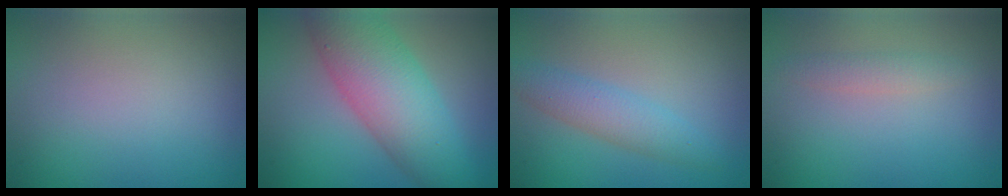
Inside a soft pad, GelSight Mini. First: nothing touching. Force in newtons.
{"total": 8.4, "press": 8.4, "slide": 0.0}
{"total": 2.9, "press": 2.9, "slide": 0.1}
{"total": 1.4, "press": 1.4, "slide": 0.1}